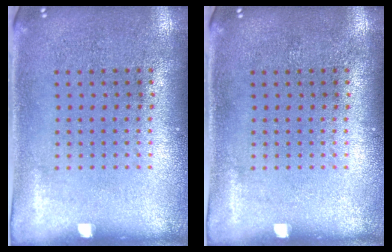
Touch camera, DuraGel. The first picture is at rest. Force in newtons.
{"total": 0.0}